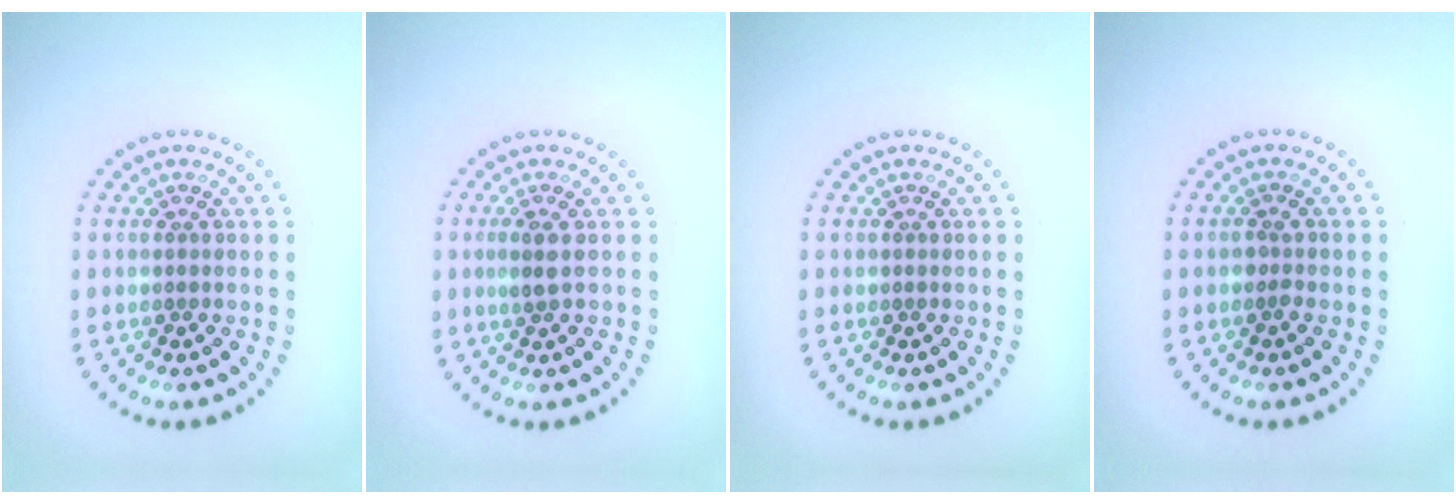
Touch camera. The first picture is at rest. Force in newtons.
{"total": 1.6, "press": 1.3, "slide": 1.0}
{"total": 0.0}
{"total": 0.6, "press": 0.6, "slide": 0.1}